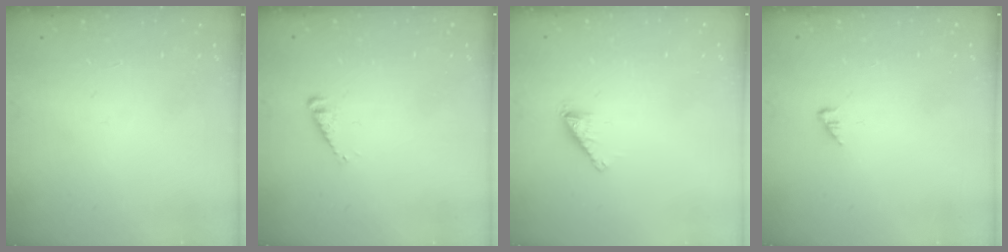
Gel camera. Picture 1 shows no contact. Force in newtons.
{"total": 3.5, "press": 3.5, "slide": 0.5}
{"total": 1.7, "press": 1.7, "slide": 0.2}
{"total": 1.0, "press": 1.0, "slide": 0.2}